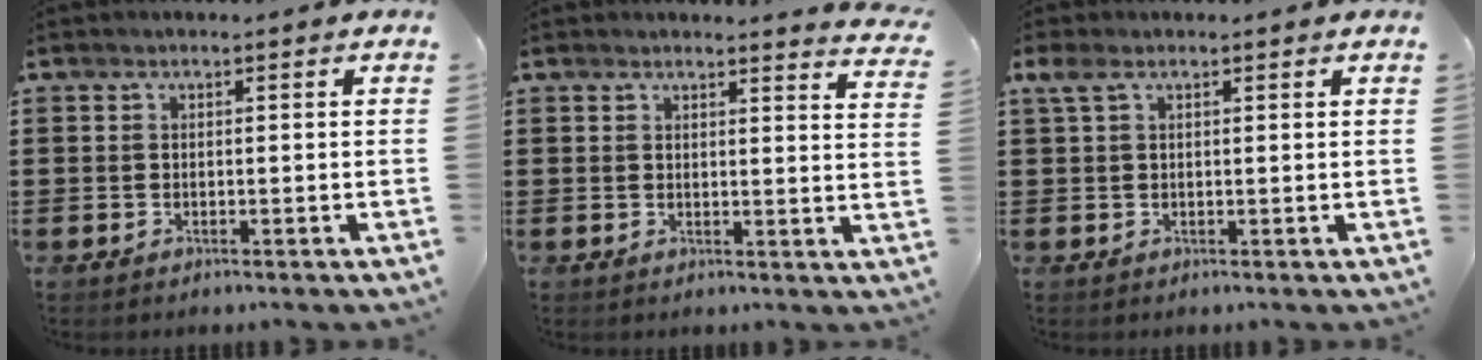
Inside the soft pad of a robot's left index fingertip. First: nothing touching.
{"total": 2.8, "force": [2.7, -0.3, 0.4], "torque": [-0.011, -0.014, 0.049]}
{"total": 1.9, "force": [1.0, 0.9, 1.4], "torque": [-0.032, 0.006, 0.018]}